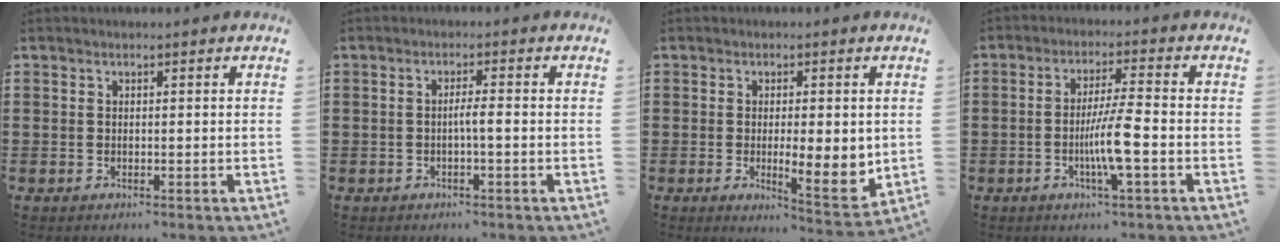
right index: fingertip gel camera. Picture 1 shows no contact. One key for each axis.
{"total": 2.0, "fx": -0.6, "fy": 0.0, "fz": 1.9, "tx": -0.034, "ty": 0.000, "tz": -0.012}
{"total": 6.7, "fx": -0.2, "fy": 2.1, "fz": 6.4, "tx": -0.096, "ty": -0.007, "tz": -0.001}
{"total": 6.8, "fx": -2.0, "fy": 0.2, "fz": 6.5, "tx": -0.122, "ty": -0.010, "tz": -0.041}